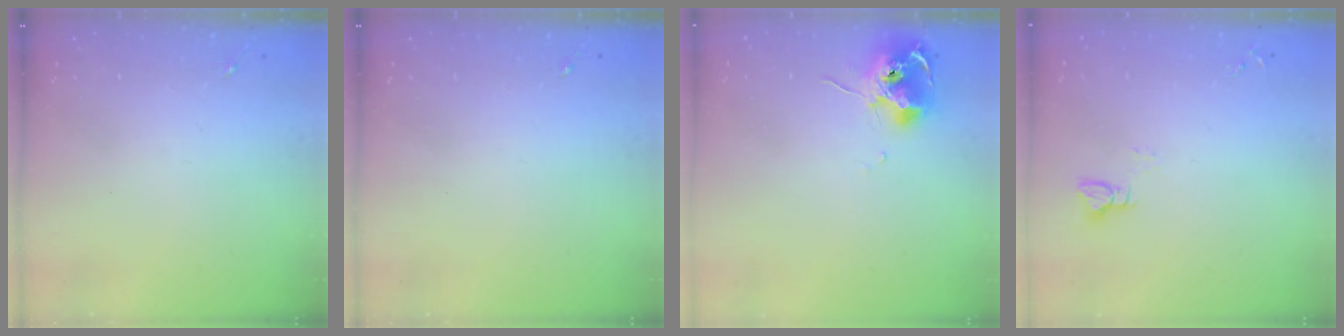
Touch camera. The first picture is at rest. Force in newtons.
{"total": 0.0}
{"total": 10.6, "press": 10.5, "slide": 0.8}
{"total": 2.9, "press": 2.9, "slide": 0.3}